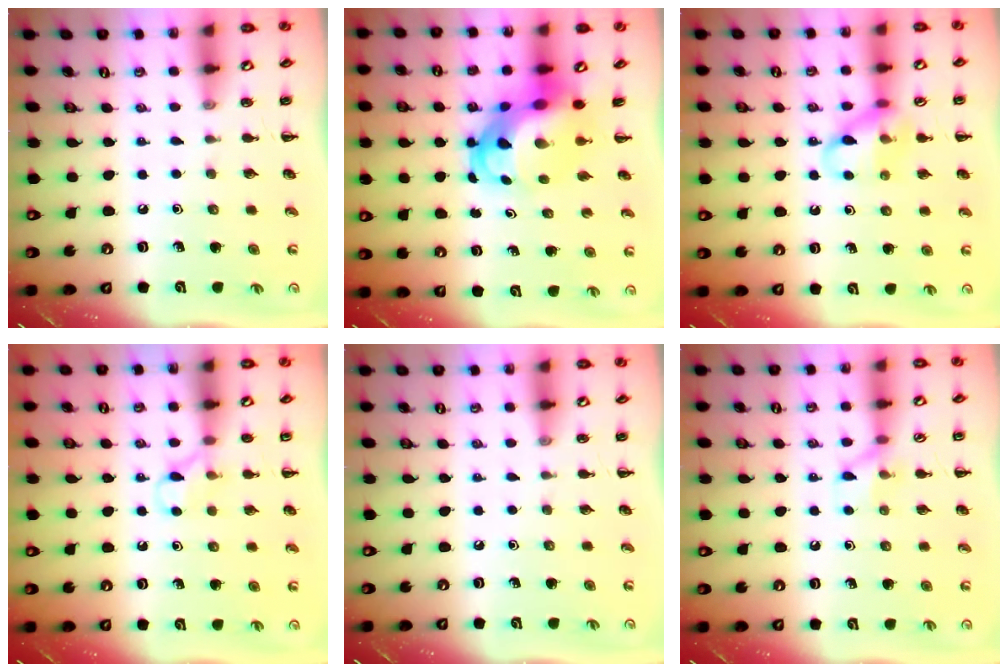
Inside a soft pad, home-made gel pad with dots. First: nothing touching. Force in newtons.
{"total": 7.8, "press": 7.5, "slide": 2.1}
{"total": 12.7, "press": 12.5, "slide": 1.8}
{"total": 5.6, "press": 5.3, "slide": 1.8}
{"total": 0.0}
{"total": 6.6, "press": 6.5, "slide": 0.9}